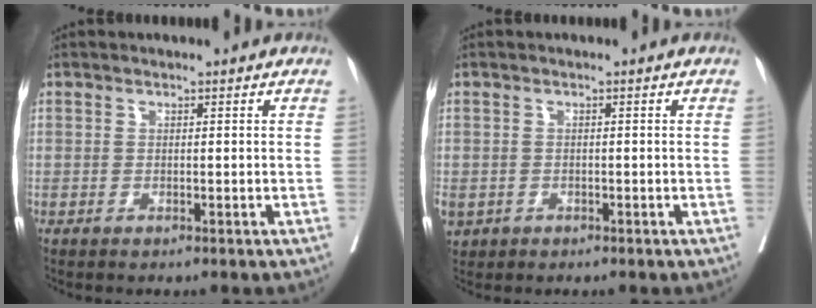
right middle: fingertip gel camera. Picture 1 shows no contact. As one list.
[{"total": 3.6, "force": [-1.7, 2.8, 1.3], "torque": [-0.041, -0.005, -0.024]}]